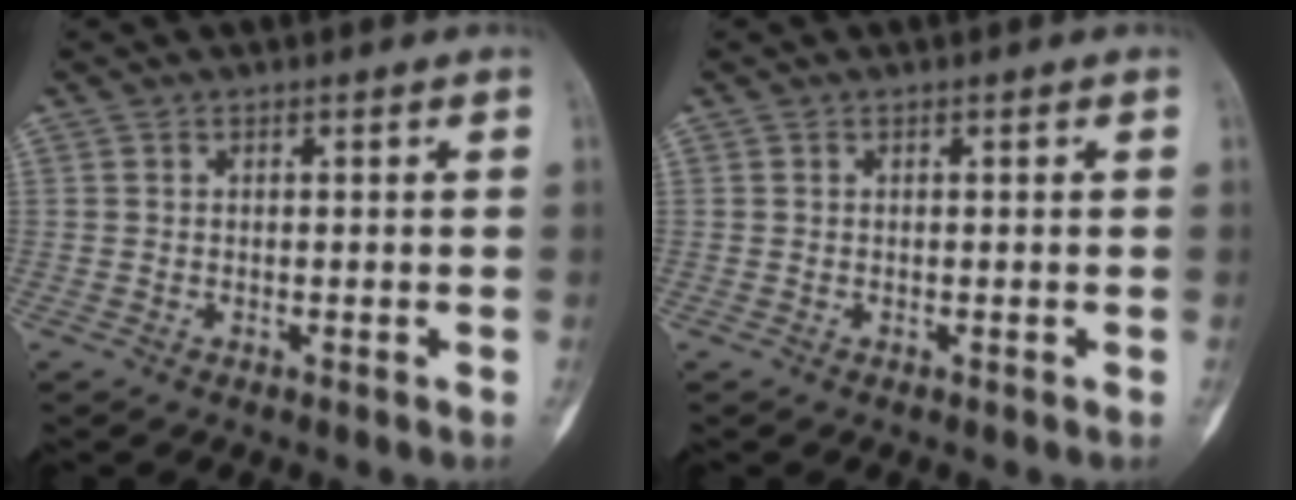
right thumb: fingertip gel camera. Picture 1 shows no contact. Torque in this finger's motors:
{"motor_torque": [0.16, -0.16, 0.25, -0.06, 0.03]}